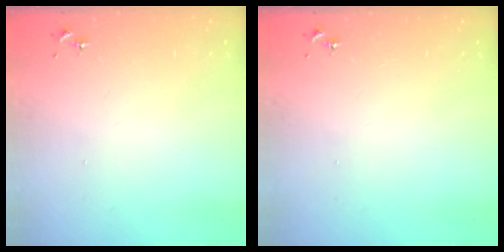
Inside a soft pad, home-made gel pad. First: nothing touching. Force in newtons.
{"total": 0.0}